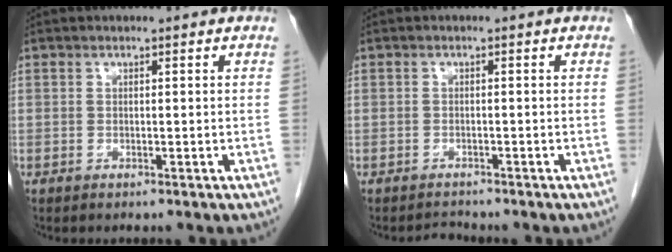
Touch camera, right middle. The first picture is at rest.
{"total": 1.2, "force": [-1.1, 0.1, -0.4], "torque": [0.001, -0.009, -0.017]}